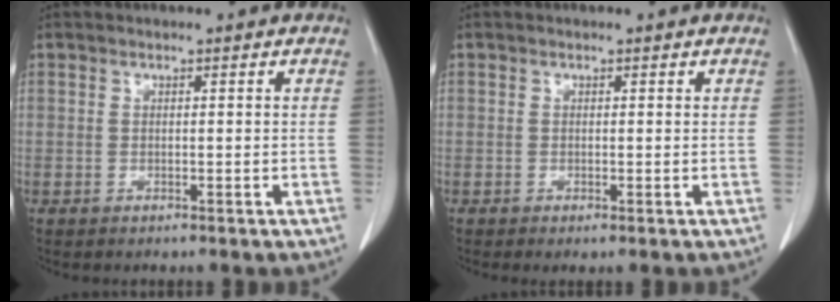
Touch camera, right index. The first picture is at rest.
{"total": 0.5, "force": [0.0, 0.2, 0.5], "torque": [-0.009, -0.002, 0.000]}